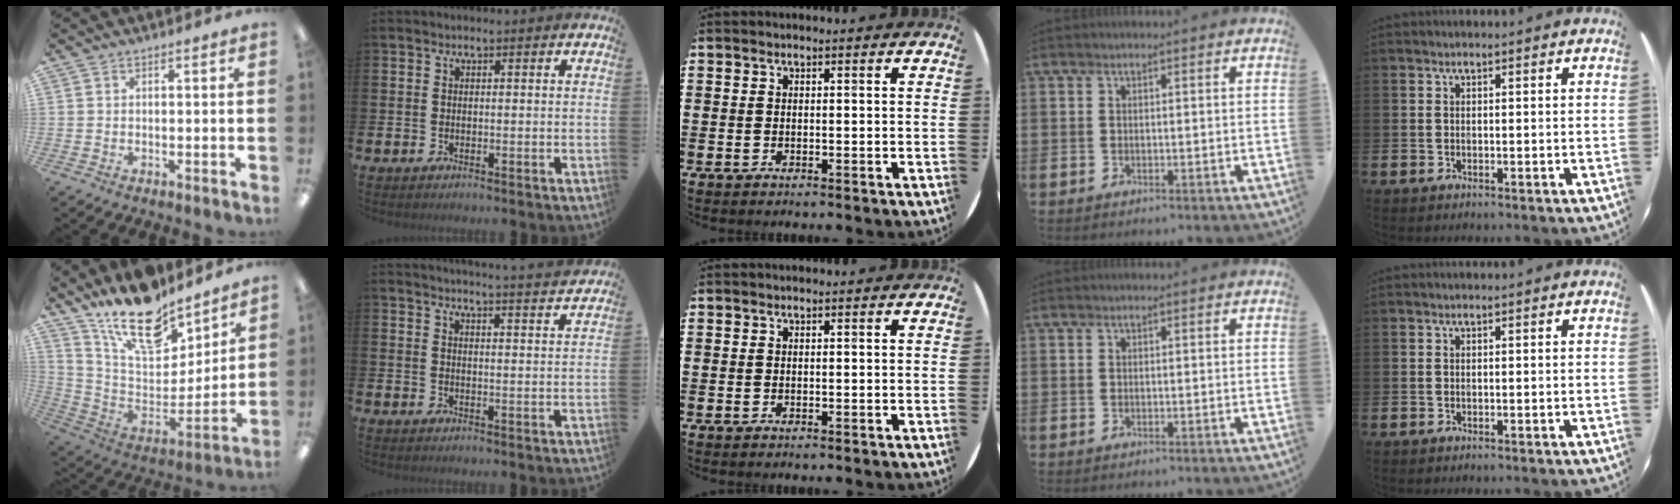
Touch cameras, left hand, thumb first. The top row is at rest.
{"thumb": {"total": 20.0, "force": [15.1, 8.8, 9.8], "torque": [-0.174, -0.103, 0.270]}, "index": {"total": 4.0, "force": [4.0, -0.8, 0.3], "torque": [-0.005, -0.032, 0.067]}}